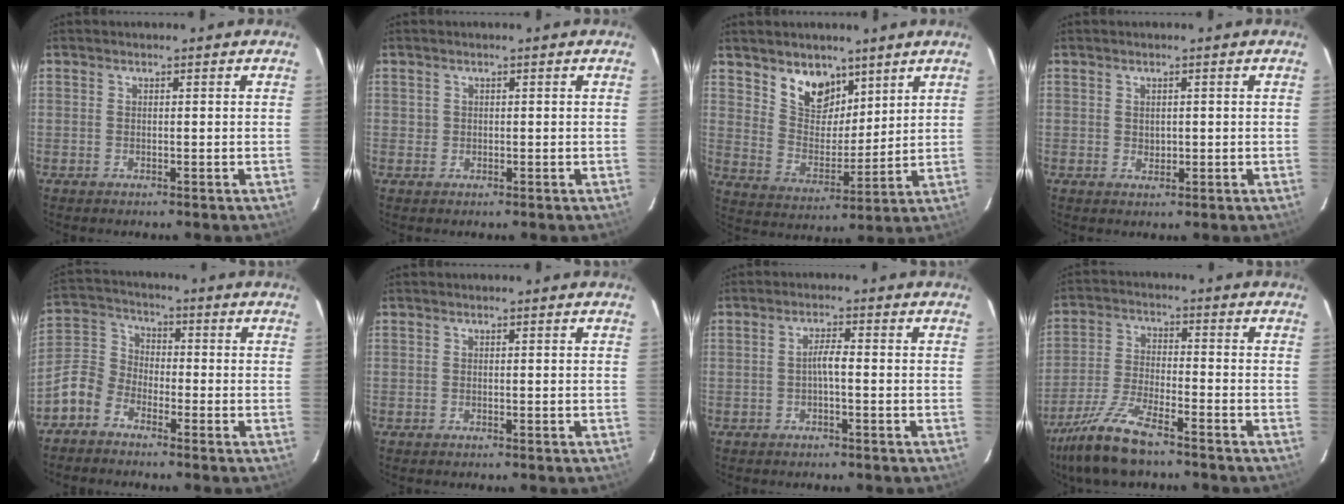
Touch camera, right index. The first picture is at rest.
{"total": 0.9, "force": [0.1, 0.9, 0.0], "torque": [0.003, 0.003, 0.003]}
{"total": 9.9, "force": [6.8, 5.9, 4.2], "torque": [-0.072, 0.000, 0.131]}
{"total": 1.4, "force": [0.3, 1.2, 0.5], "torque": [-0.005, 0.000, 0.008]}
{"total": 8.0, "force": [-5.1, 5.4, 3.0], "torque": [-0.075, 0.026, -0.119]}
{"total": 0.0}
{"total": 2.2, "force": [-0.7, 0.3, 2.1], "torque": [-0.041, 0.007, -0.012]}
{"total": 11.4, "force": [-8.8, 2.5, 6.8], "torque": [-0.150, -0.017, -0.172]}